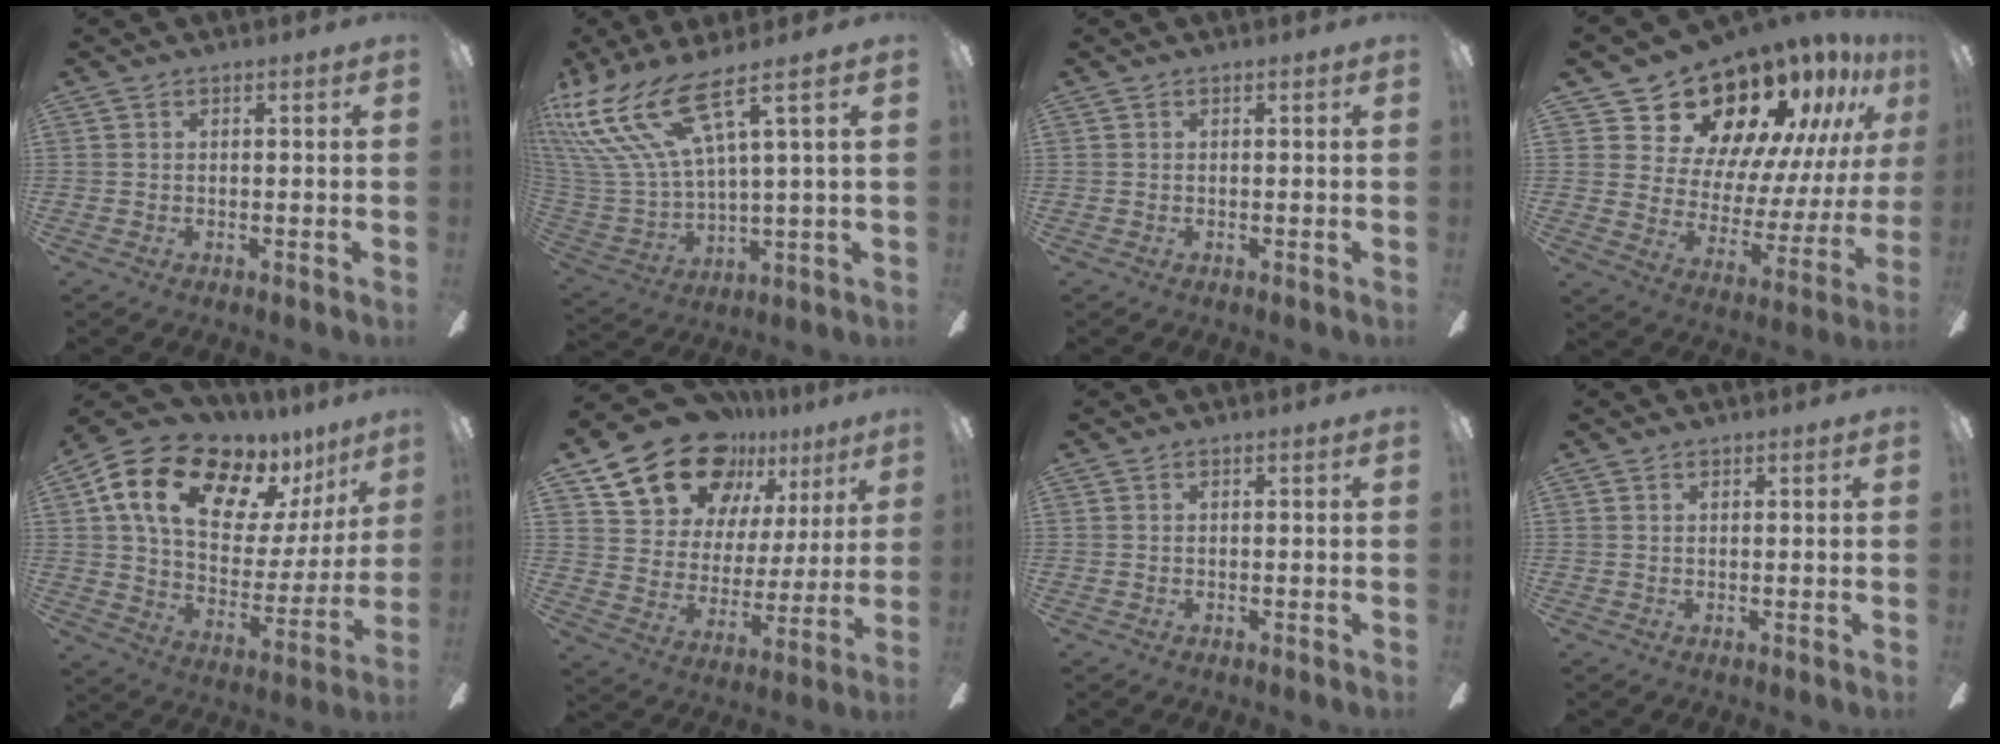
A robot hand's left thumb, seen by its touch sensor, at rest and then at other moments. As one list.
[{"total": 19.6, "force": [10.5, 7.0, 15.0], "torque": [-0.340, -0.052, 0.181]}, {"total": 0.0}, {"total": 19.1, "force": [15.7, 9.0, 6.0], "torque": [-0.099, -0.129, 0.291]}, {"total": 19.8, "force": [12.6, 11.0, 10.7], "torque": [-0.181, -0.074, 0.223]}, {"total": 20.8, "force": [14.6, 12.4, 8.3], "torque": [-0.153, -0.086, 0.270]}, {"total": 0.0}, {"total": 0.6, "force": [0.5, 0.3, 0.1], "torque": [-0.002, 0.001, 0.010]}]